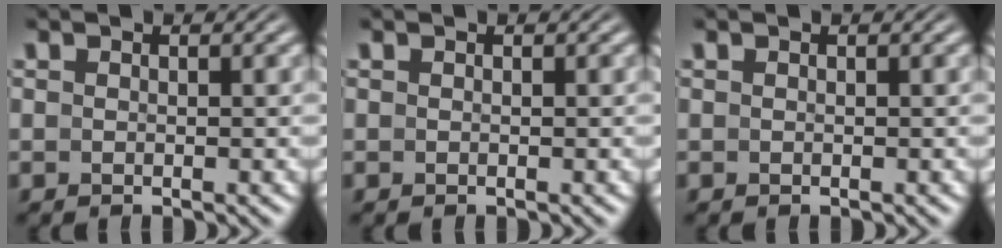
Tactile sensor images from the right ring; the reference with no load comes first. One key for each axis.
{"total": 0.0}
{"total": 0.0}